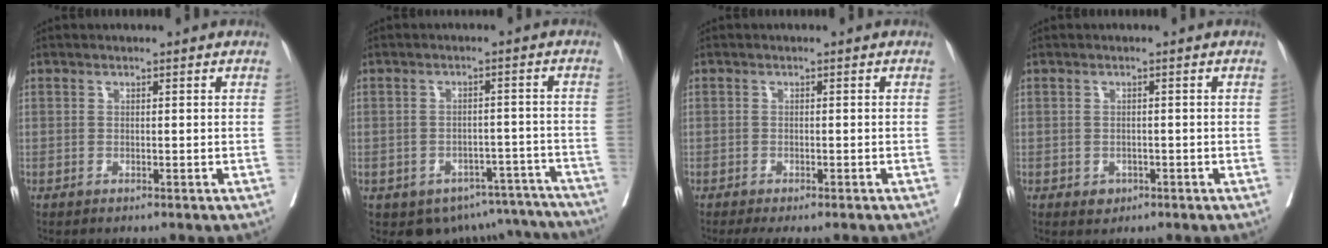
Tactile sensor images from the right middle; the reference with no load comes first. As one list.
[{"total": 12.2, "force": [-9.9, 6.6, 2.4], "torque": [-0.014, 0.030, -0.108]}, {"total": 4.3, "force": [-3.5, 1.4, 2.2], "torque": [-0.025, -0.009, -0.049]}, {"total": 1.7, "force": [-0.8, 1.4, 0.6], "torque": [-0.004, 0.003, -0.005]}]